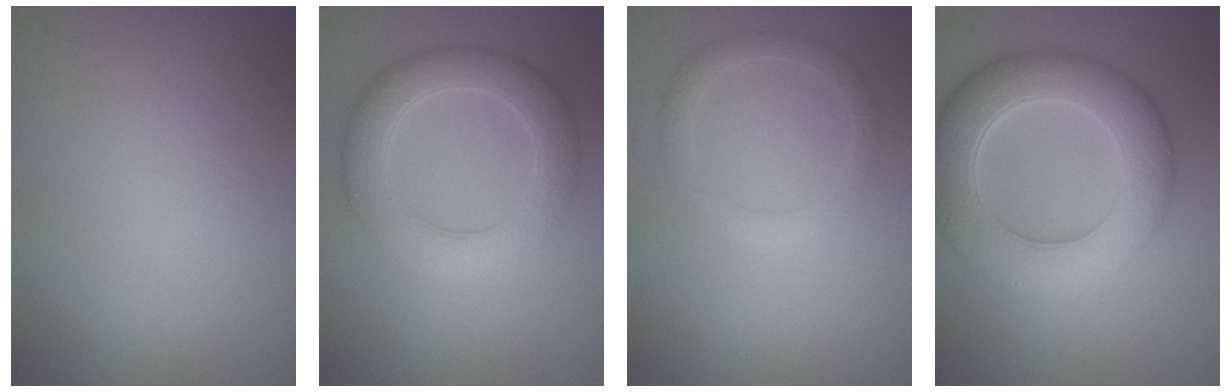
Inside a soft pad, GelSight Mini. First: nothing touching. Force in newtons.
{"total": 5.3, "press": 5.3, "slide": 0.1}
{"total": 1.9, "press": 1.9, "slide": 0.1}
{"total": 8.1, "press": 8.1, "slide": 0.2}